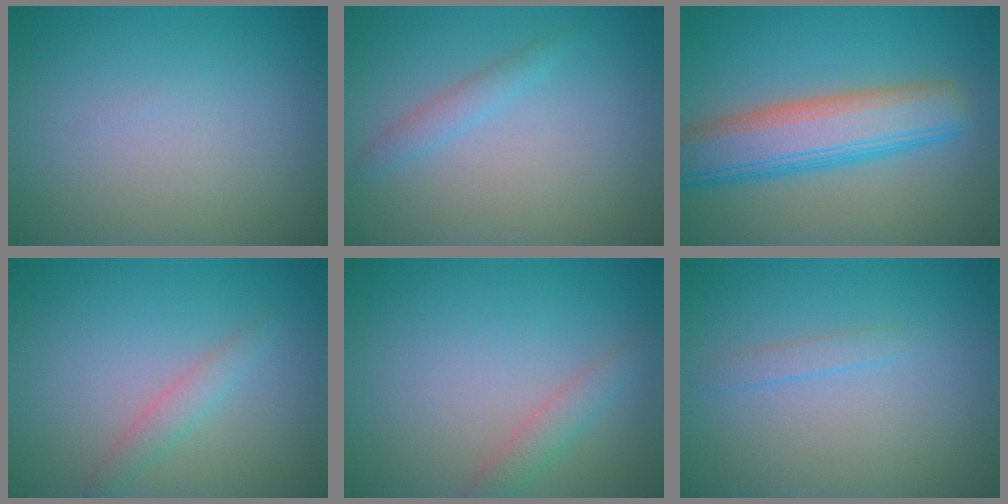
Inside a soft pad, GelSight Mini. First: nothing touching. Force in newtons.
{"total": 1.5, "press": 1.5, "slide": 0.1}
{"total": 7.5, "press": 7.5, "slide": 0.2}
{"total": 1.6, "press": 1.6, "slide": 0.2}
{"total": 1.8, "press": 1.8, "slide": 0.1}
{"total": 1.0, "press": 1.0, "slide": 0.1}